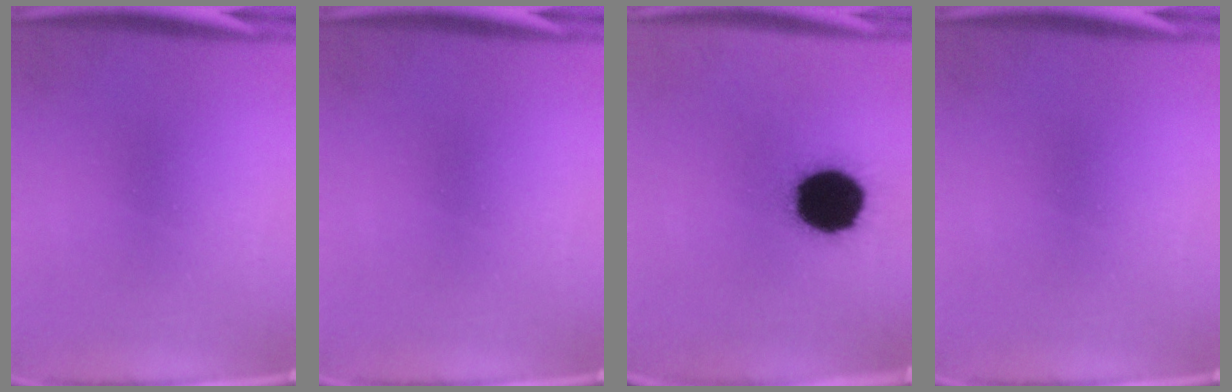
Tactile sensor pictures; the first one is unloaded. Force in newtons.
{"total": 0.0}
{"total": 19.1}
{"total": 0.0}